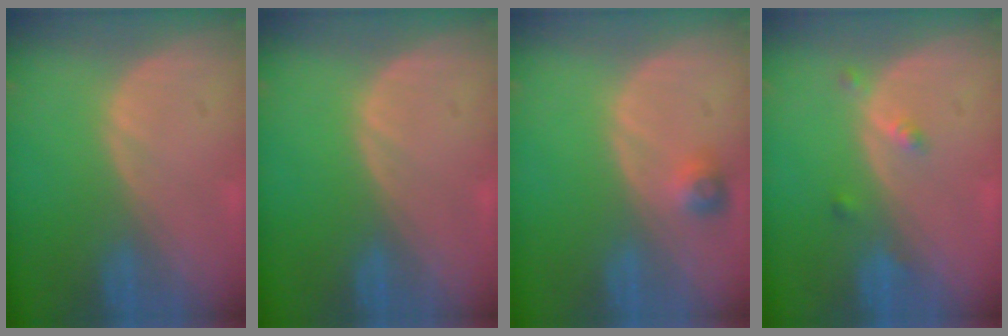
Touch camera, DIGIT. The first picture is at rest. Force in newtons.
{"total": 0.0}
{"total": 2.5, "press": 2.3, "slide": 1.0}
{"total": 2.2, "press": 1.8, "slide": 1.3}